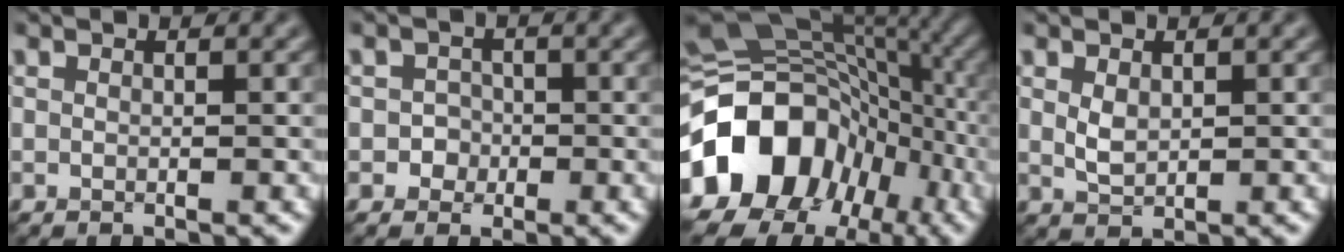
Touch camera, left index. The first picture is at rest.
{"total": 1.5, "force": [-0.5, 1.4, 0.2], "torque": [0.007, 0.002, -0.012]}
{"total": 16.8, "force": [-5.0, 13.0, 9.3], "torque": [-0.182, -0.005, -0.089]}
{"total": 1.6, "force": [0.4, 1.0, 1.2], "torque": [-0.030, -0.002, 0.012]}